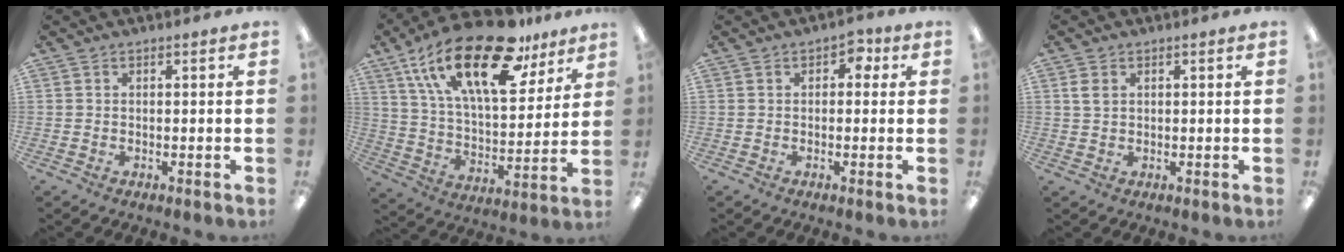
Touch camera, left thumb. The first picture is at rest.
{"total": 25.7, "force": [15.7, 10.7, 17.3], "torque": [-0.298, -0.080, 0.268]}
{"total": 2.8, "force": [0.4, 2.0, 1.9], "torque": [-0.022, 0.003, 0.000]}
{"total": 2.5, "force": [0.9, 1.7, 1.6], "torque": [-0.026, 0.002, 0.013]}